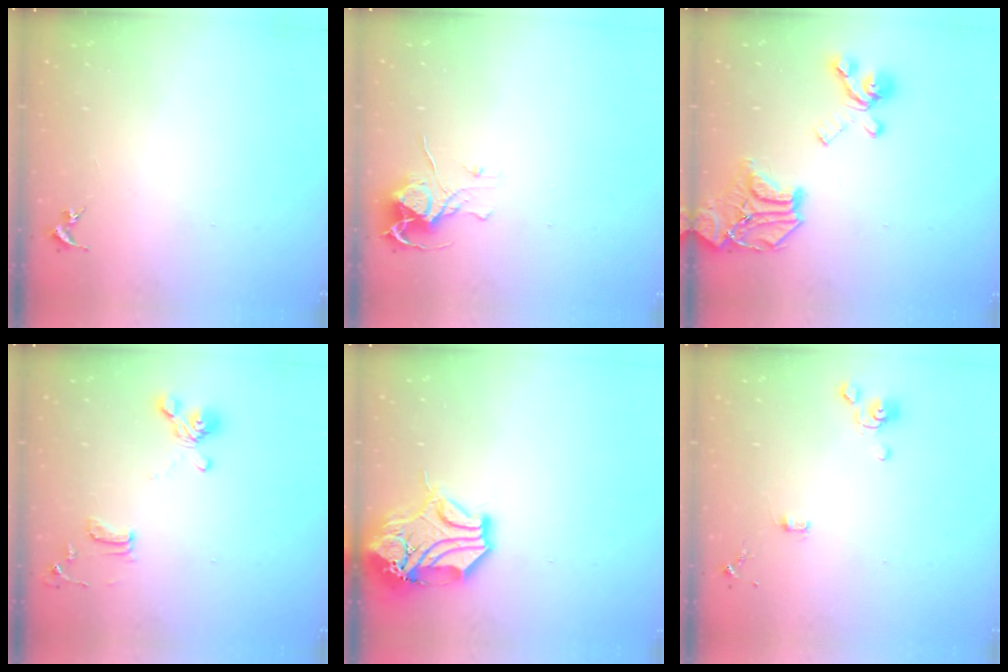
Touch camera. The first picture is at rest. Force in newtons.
{"total": 8.0, "press": 8.0, "slide": 0.6}
{"total": 20.3, "press": 20.2, "slide": 2.2}
{"total": 12.3, "press": 12.2, "slide": 1.8}
{"total": 15.9, "press": 15.7, "slide": 2.2}
{"total": 4.4, "press": 4.0, "slide": 1.8}